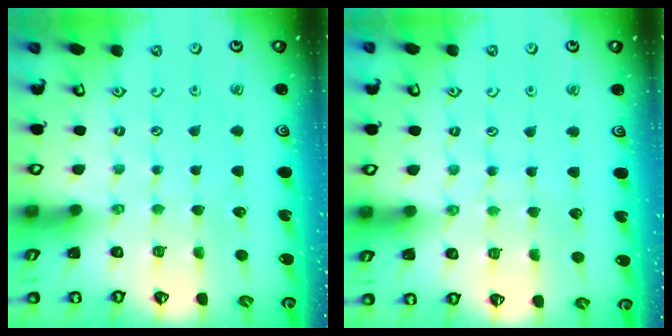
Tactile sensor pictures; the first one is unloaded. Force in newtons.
{"total": 2.8, "press": 2.7, "slide": 0.5}